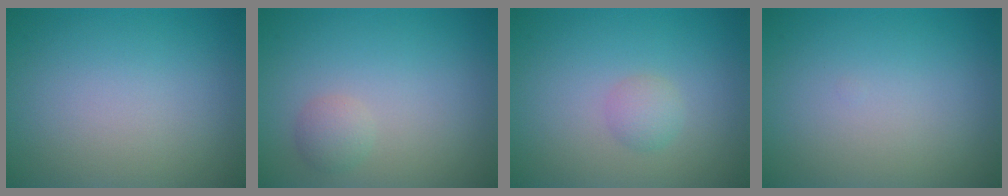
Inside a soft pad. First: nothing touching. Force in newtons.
{"total": 1.3, "press": 1.3, "slide": 0.1}
{"total": 1.4, "press": 1.4, "slide": 0.1}
{"total": 0.0}